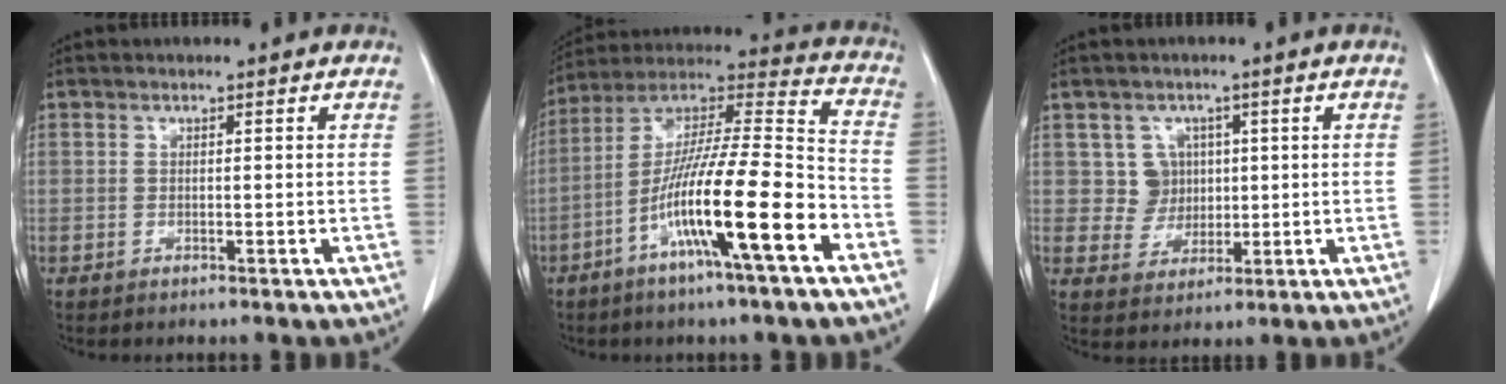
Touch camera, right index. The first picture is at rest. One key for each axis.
{"total": 19.0, "fx": -7.9, "fy": 0.7, "fz": 17.2, "tx": -0.314, "ty": -0.009, "tz": -0.143}
{"total": 4.7, "fx": 1.2, "fy": 4.5, "fz": 0.3, "tx": 0.000, "ty": 0.012, "tz": 0.026}